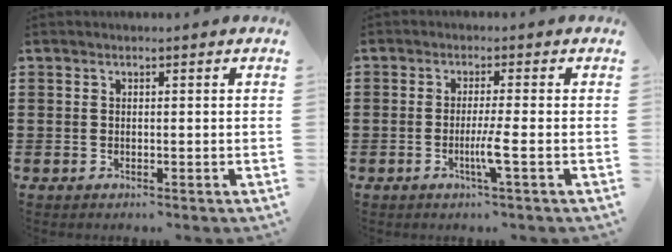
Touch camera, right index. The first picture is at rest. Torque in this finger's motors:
{"motor_torque": [1.28, 0.86, 0.33, 0.05]}